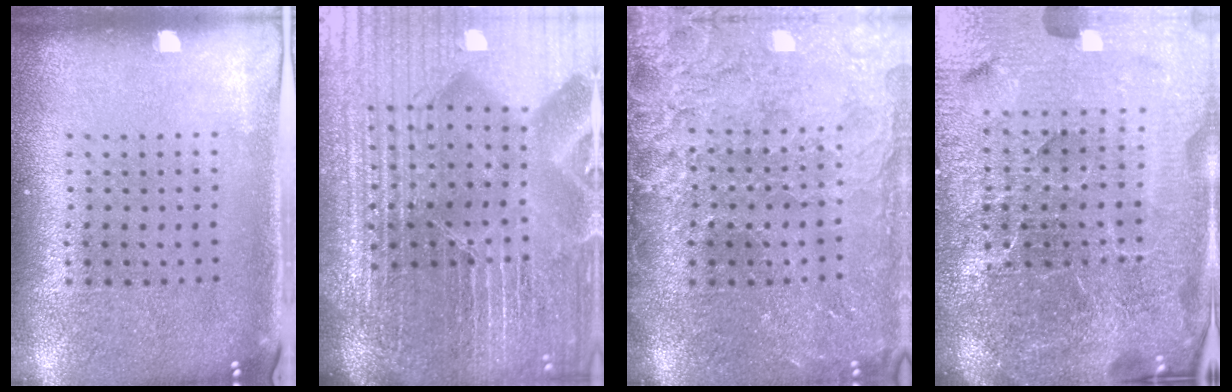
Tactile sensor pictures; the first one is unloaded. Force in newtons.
{"total": 6.5, "press": 5.8, "slide": 2.9}
{"total": 3.8, "press": 3.4, "slide": 1.7}
{"total": 7.1, "press": 6.1, "slide": 3.6}